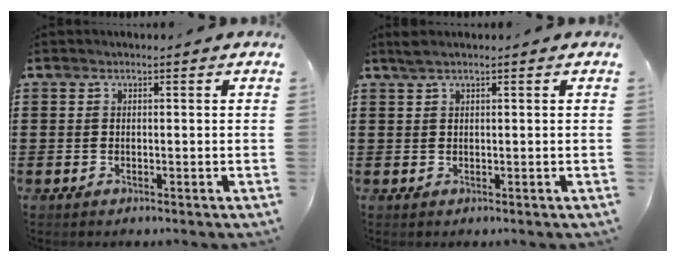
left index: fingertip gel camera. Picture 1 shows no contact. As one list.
[{"total": 1.1, "force": [0.6, 0.0, 0.9], "torque": [-0.018, 0.001, 0.012]}]